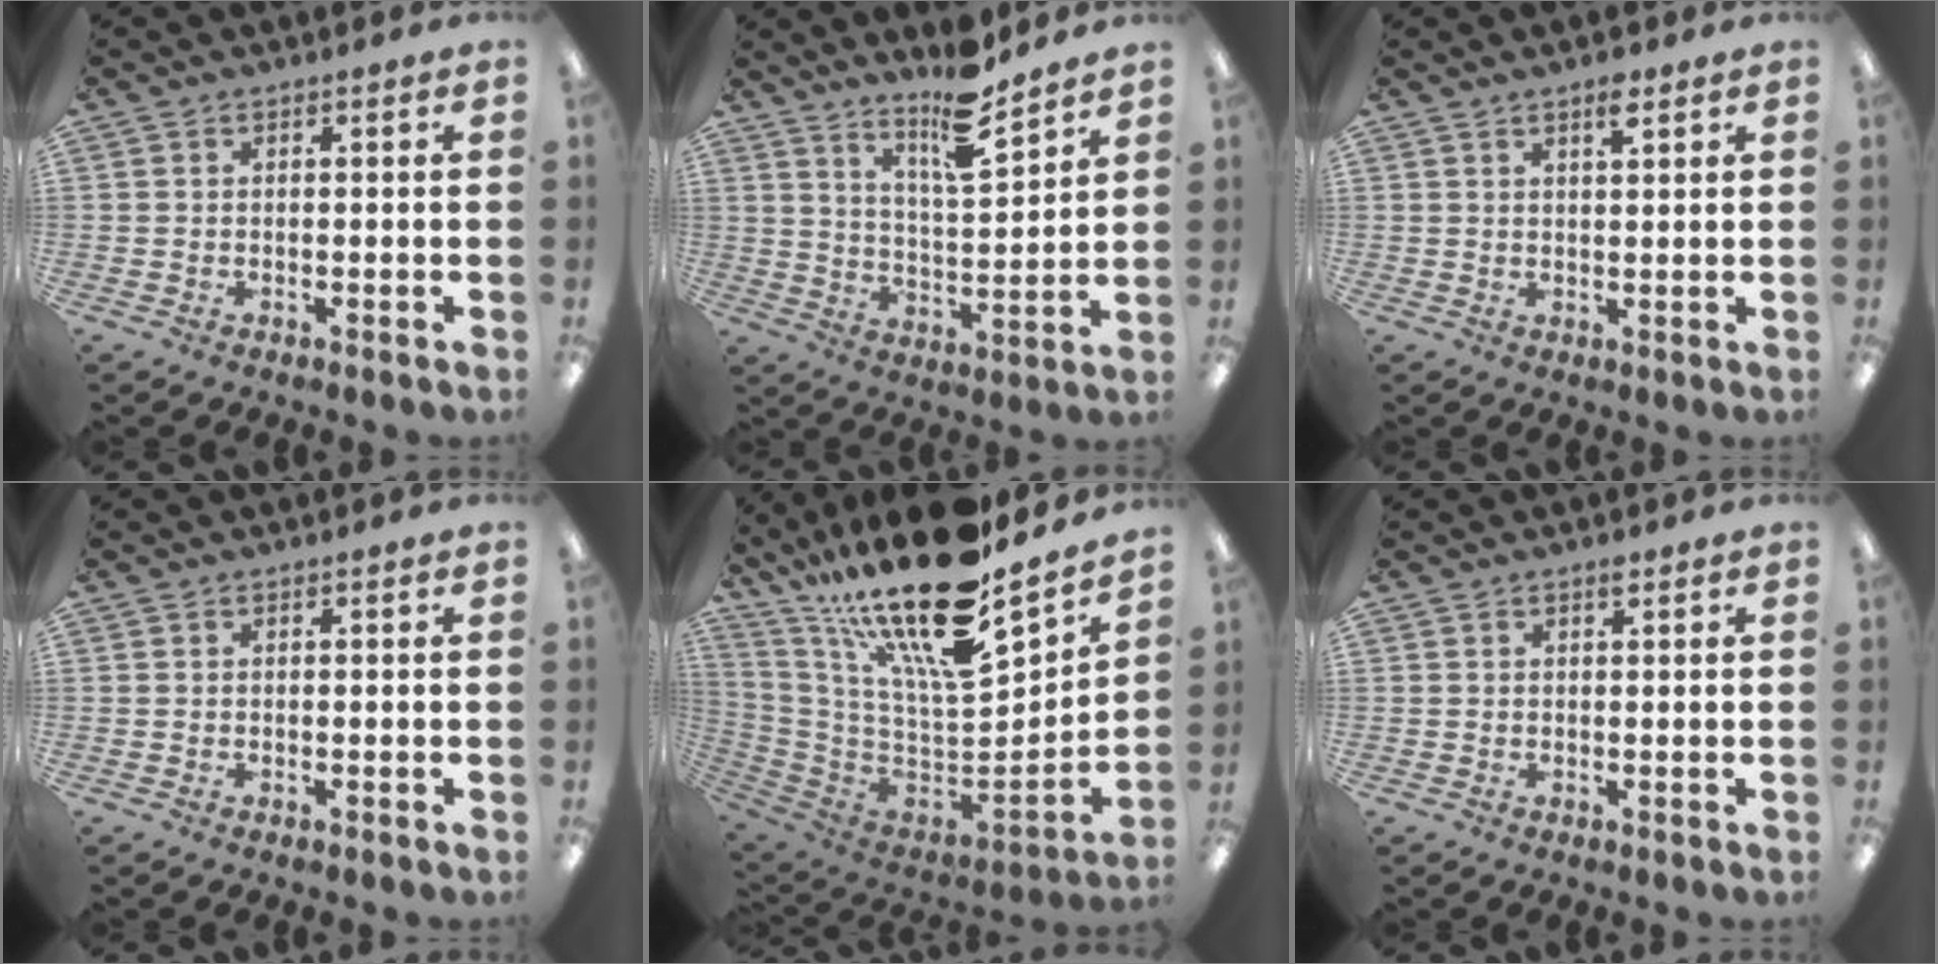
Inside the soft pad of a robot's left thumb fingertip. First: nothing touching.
{"total": 11.5, "force": [9.5, 2.4, 6.1], "torque": [-0.089, -0.070, 0.161]}
{"total": 3.3, "force": [2.4, 0.8, 2.1], "torque": [-0.030, -0.005, 0.039]}
{"total": 0.0}
{"total": 25.4, "force": [17.2, 7.2, 17.4], "torque": [-0.303, -0.137, 0.287]}
{"total": 1.0, "force": [0.8, 0.2, 0.6], "torque": [-0.006, -0.003, 0.012]}